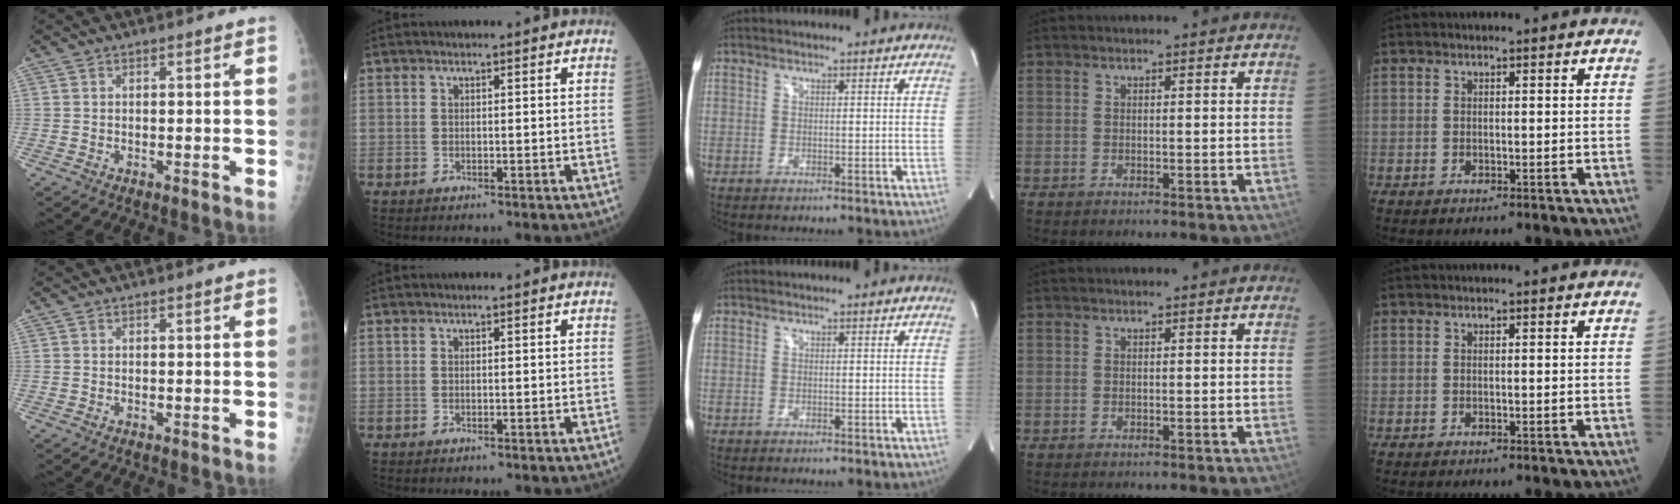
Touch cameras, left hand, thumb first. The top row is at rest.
{}